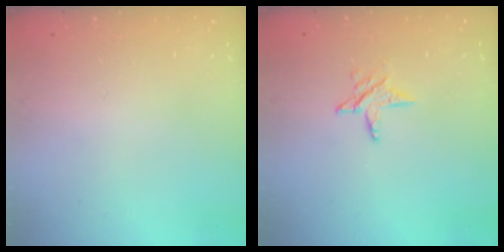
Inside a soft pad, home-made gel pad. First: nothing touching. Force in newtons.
{"total": 5.1, "press": 5.1, "slide": 0.6}